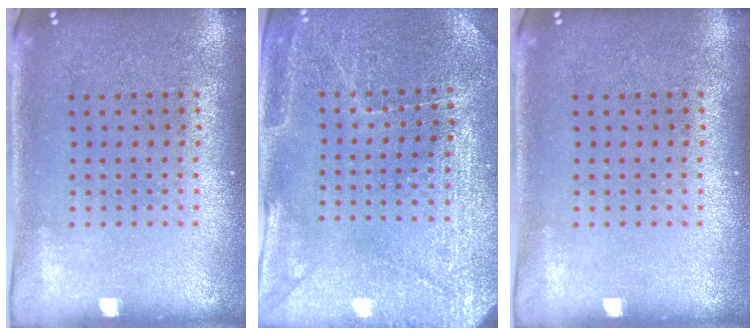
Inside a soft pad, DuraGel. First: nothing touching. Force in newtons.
{"total": 2.9, "press": 2.9, "slide": 0.2}
{"total": 0.0}